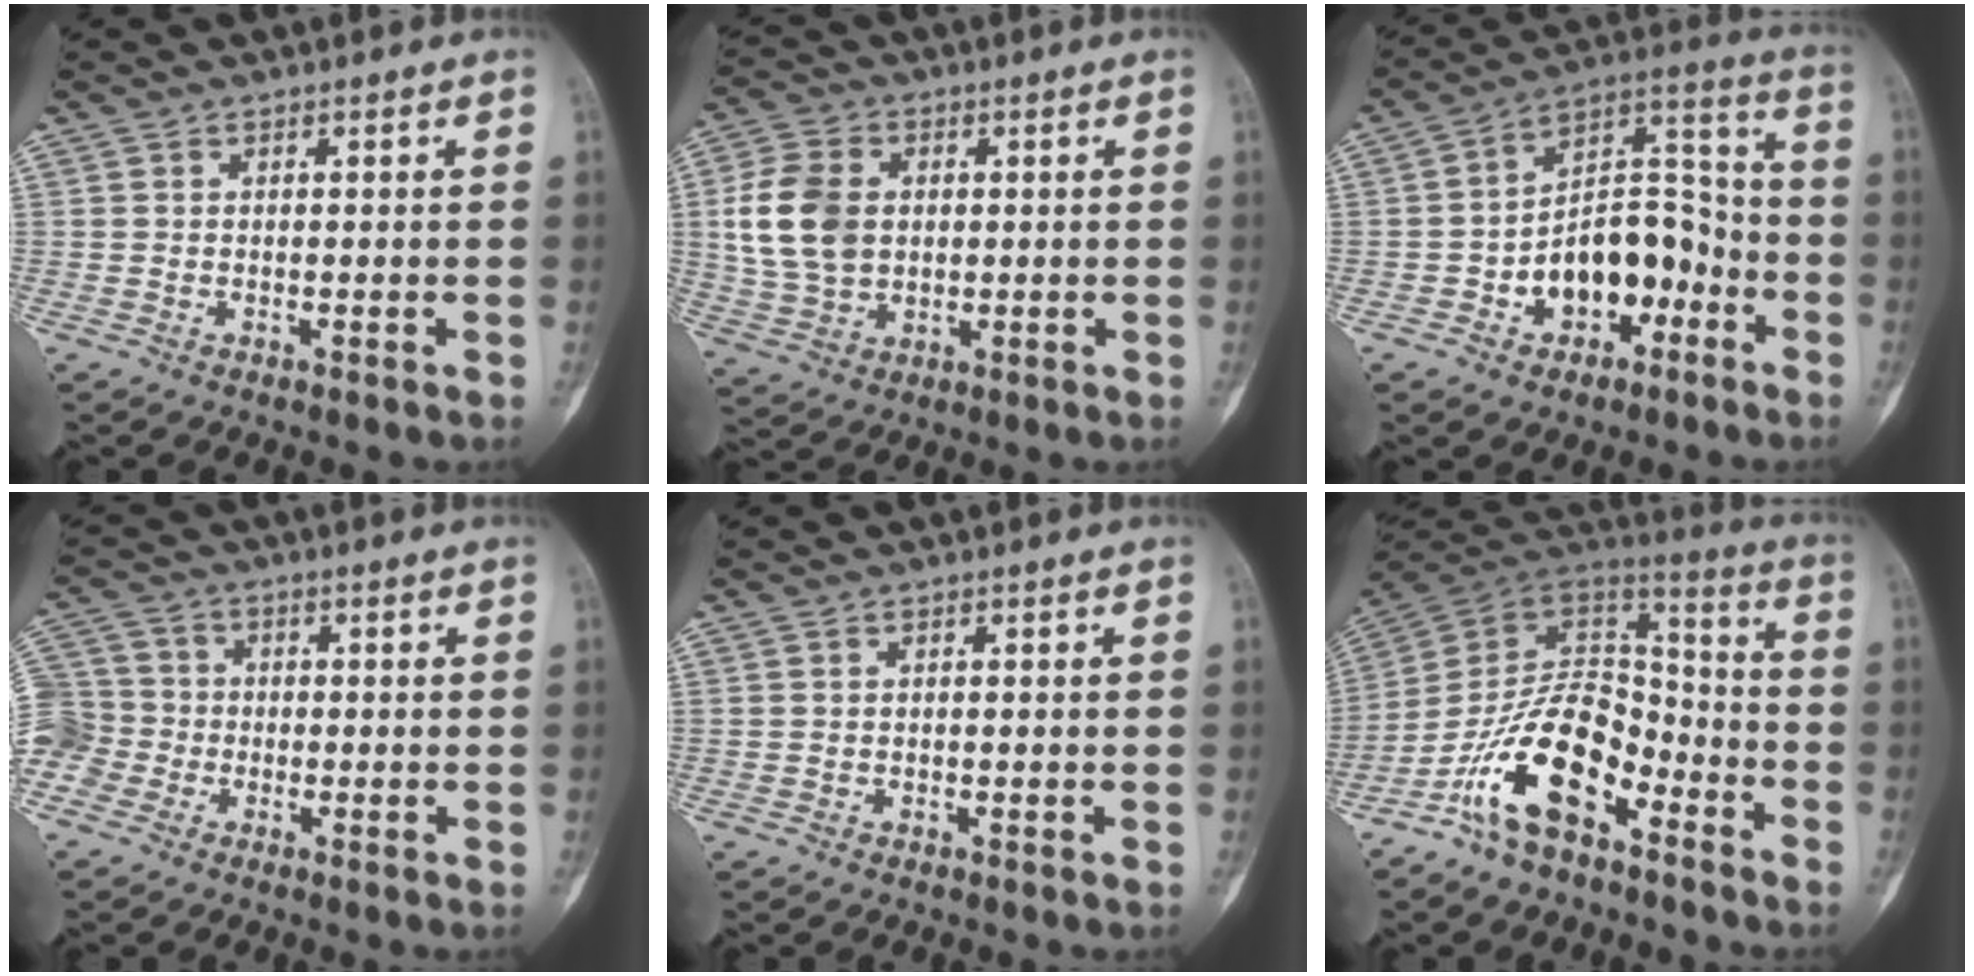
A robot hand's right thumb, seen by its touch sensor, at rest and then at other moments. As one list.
[{"total": 12.3, "force": [1.3, 9.0, 8.2], "torque": [-0.148, 0.002, 0.027]}, {"total": 14.8, "force": [-4.9, 9.4, 10.4], "torque": [-0.120, 0.061, -0.079]}, {"total": 11.2, "force": [-3.6, 10.0, 3.4], "torque": [-0.088, 0.040, -0.075]}, {"total": 0.0}, {"total": 17.8, "force": [-9.5, 9.4, 11.9], "torque": [-0.193, 0.091, -0.178]}]